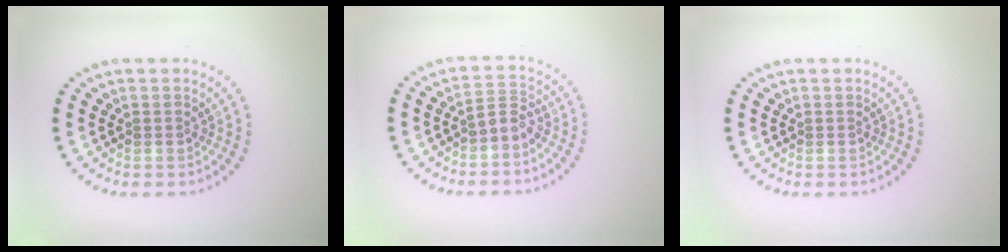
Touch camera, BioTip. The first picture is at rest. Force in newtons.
{"total": 1.6, "press": 1.1, "slide": 1.1}
{"total": 0.0}